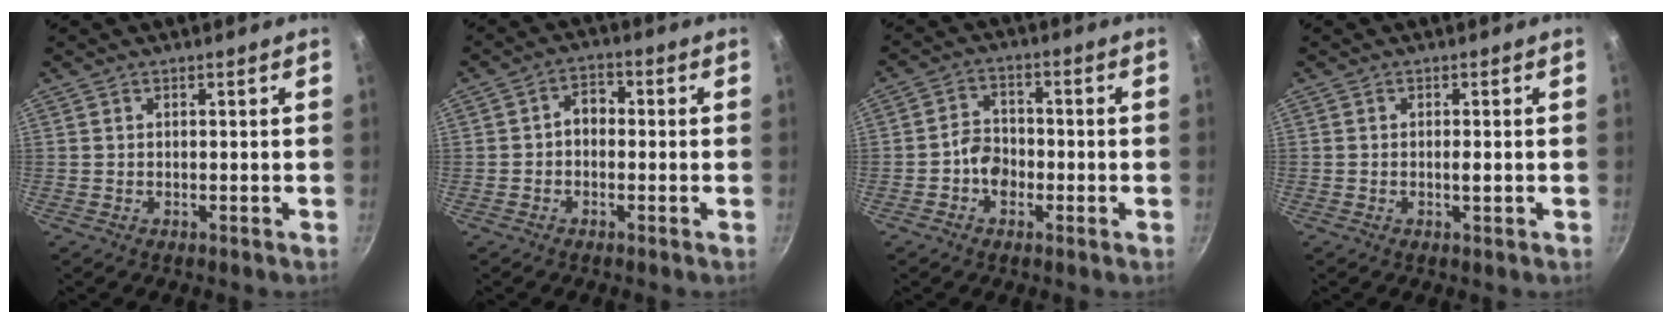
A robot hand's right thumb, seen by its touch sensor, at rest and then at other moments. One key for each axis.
{"total": 3.8, "fx": -0.5, "fy": 2.9, "fz": 2.5, "tx": -0.025, "ty": 0.017, "tz": -0.019}
{"total": 5.1, "fx": -1.7, "fy": 3.9, "fz": 2.8, "tx": -0.026, "ty": 0.022, "tz": -0.037}
{"total": 1.4, "fx": -0.2, "fy": 0.4, "fz": 1.3, "tx": -0.026, "ty": 0.002, "tz": -0.006}